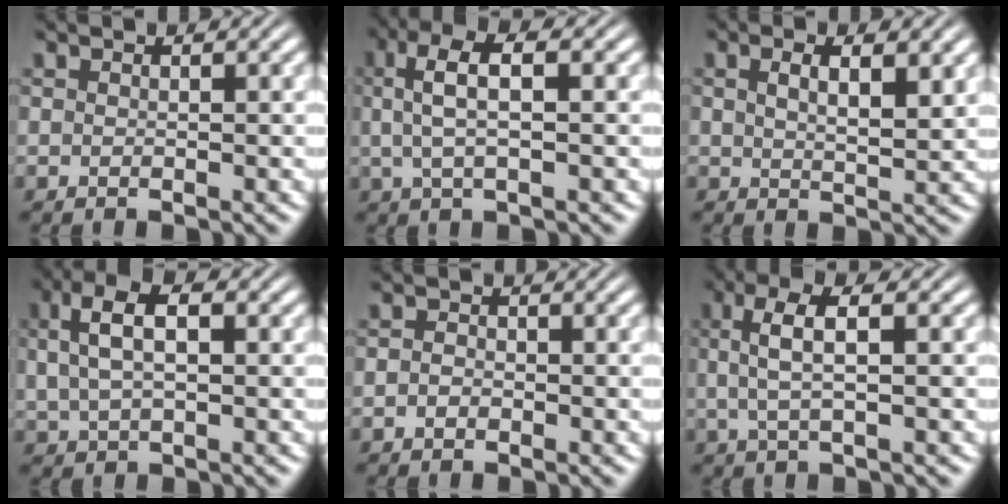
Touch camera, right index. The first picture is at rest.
{"total": 5.5, "force": [1.7, 2.1, 4.8], "torque": [-0.091, 0.015, 0.025]}
{"total": 2.4, "force": [0.9, 0.6, 2.2], "torque": [-0.032, -0.009, 0.021]}
{"total": 6.2, "force": [2.1, 3.5, 4.7], "torque": [-0.090, 0.014, 0.033]}
{"total": 1.0, "force": [-0.8, 0.6, 0.3], "torque": [-0.007, -0.009, -0.012]}
{"total": 4.6, "force": [1.2, 1.5, 4.2], "torque": [-0.084, 0.011, 0.021]}